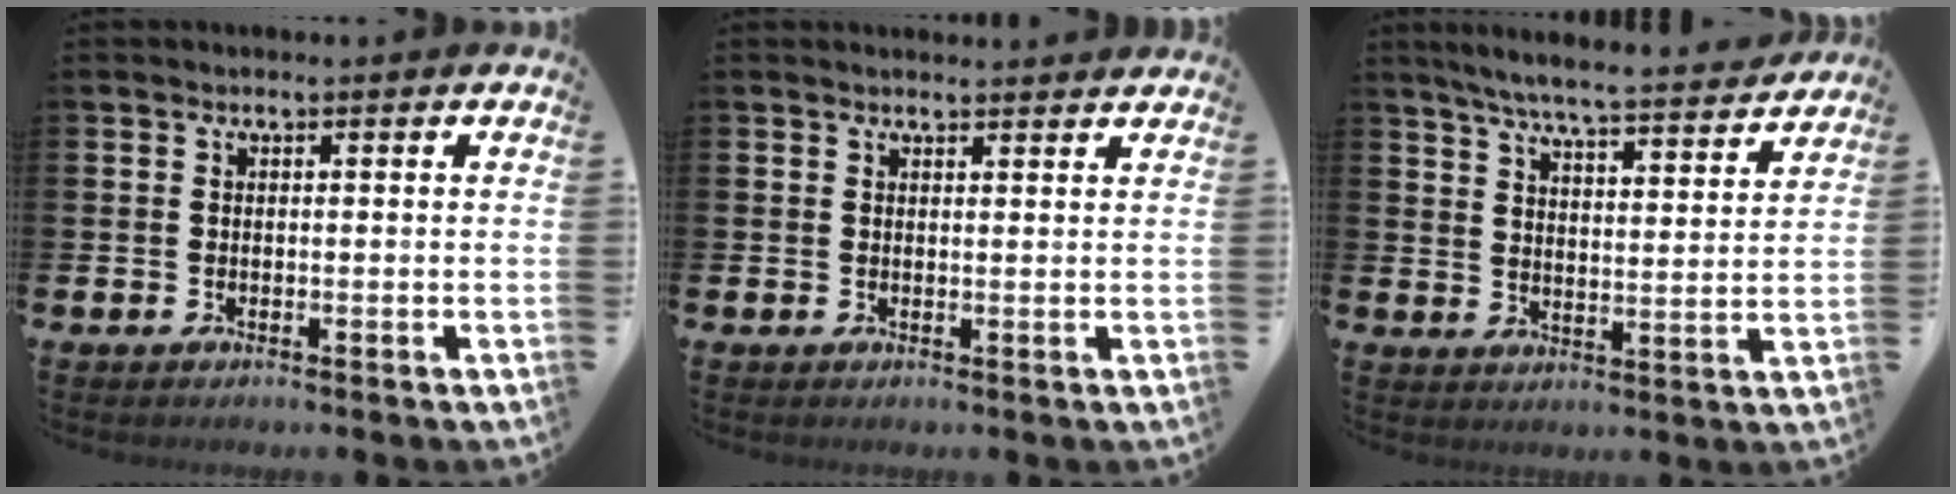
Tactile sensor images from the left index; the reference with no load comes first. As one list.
[{"total": 1.5, "force": [1.5, 0.1, 0.0], "torque": [0.007, -0.009, 0.026]}, {"total": 6.6, "force": [6.2, 0.1, 2.2], "torque": [-0.060, -0.045, 0.104]}]